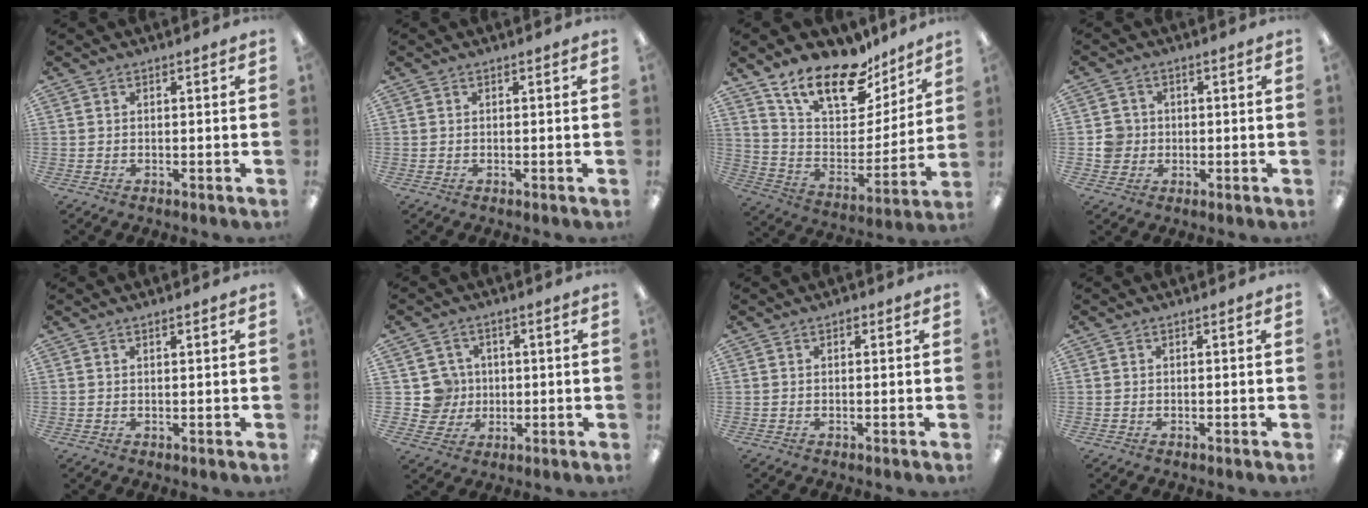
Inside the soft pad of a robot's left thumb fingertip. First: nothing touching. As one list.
[{"total": 0.0}, {"total": 19.2, "force": [14.6, 8.3, 9.3], "torque": [-0.162, -0.100, 0.260]}, {"total": 4.9, "force": [-0.2, 4.8, 1.0], "torque": [-0.010, 0.008, -0.005]}, {"total": 0.9, "force": [0.7, 0.2, 0.5], "torque": [-0.012, 0.001, 0.012]}, {"total": 7.2, "force": [1.2, 7.1, 0.4], "torque": [-0.013, 0.004, 0.029]}, {"total": 0.8, "force": [0.4, 0.6, 0.5], "torque": [-0.010, 0.004, 0.006]}, {"total": 0.0}]